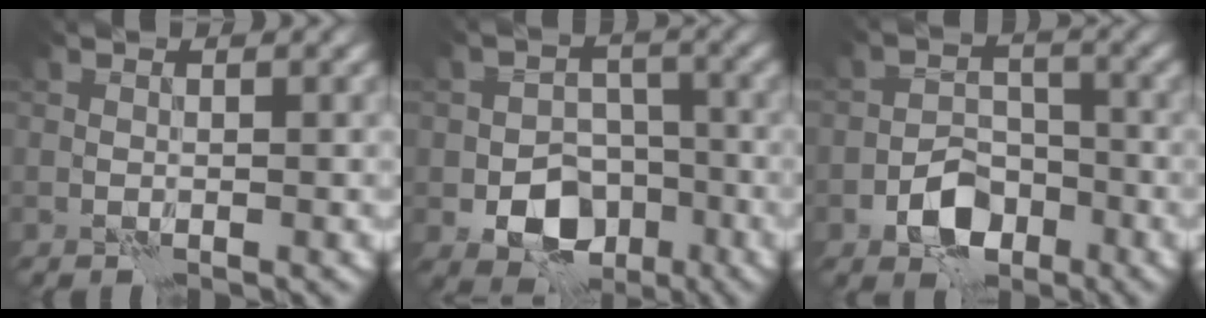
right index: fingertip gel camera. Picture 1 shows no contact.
{"total": 7.0, "force": [-2.9, 5.1, 3.8], "torque": [-0.052, -0.009, -0.046]}
{"total": 4.8, "force": [-2.5, 3.1, 2.6], "torque": [-0.038, 0.001, -0.049]}